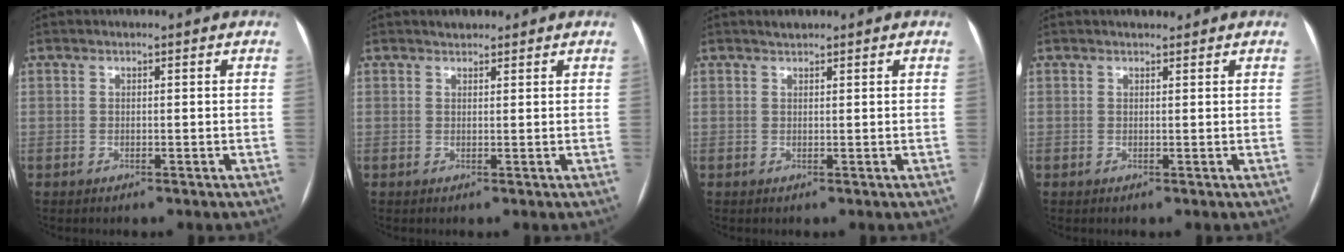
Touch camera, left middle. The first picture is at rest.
{"total": 1.3, "force": [1.1, 0.6, 0.4], "torque": [-0.010, 0.009, 0.019]}
{"total": 1.1, "force": [1.0, 0.3, 0.3], "torque": [-0.011, 0.008, 0.018]}
{"total": 1.4, "force": [1.2, 0.5, 0.5], "torque": [-0.011, 0.009, 0.019]}